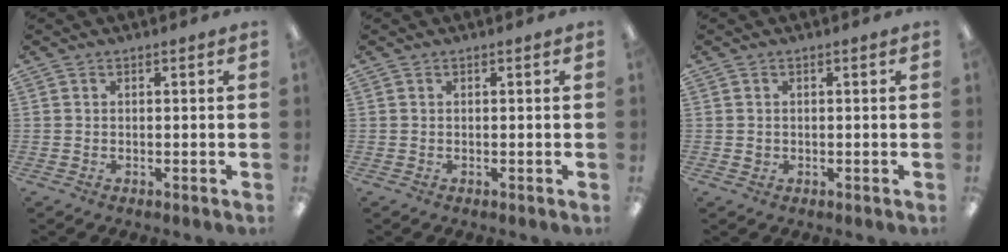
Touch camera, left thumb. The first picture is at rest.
{"total": 0.0}
{"total": 0.9, "force": [-0.1, 0.8, 0.3], "torque": [-0.007, 0.004, -0.004]}